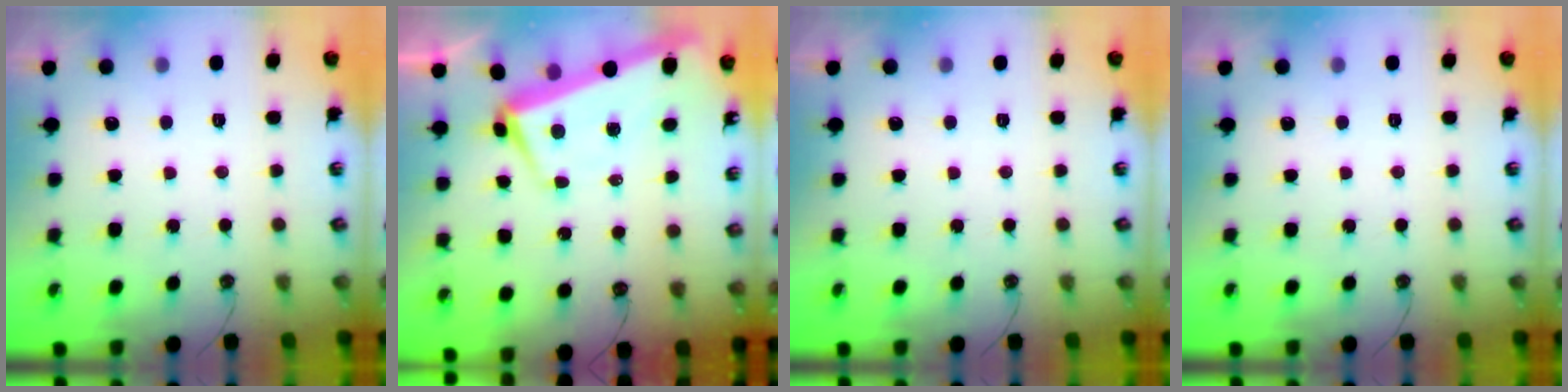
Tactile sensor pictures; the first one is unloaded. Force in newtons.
{"total": 2.2, "press": 0.3, "slide": 2.1}
{"total": 0.0}
{"total": 0.0}